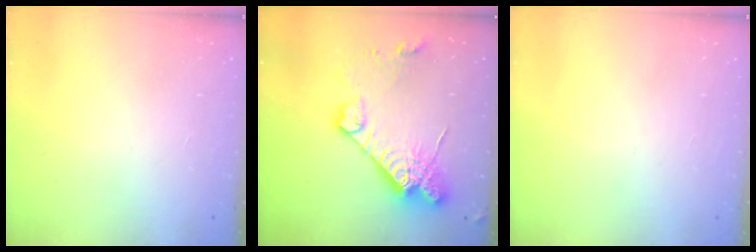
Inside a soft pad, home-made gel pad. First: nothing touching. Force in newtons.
{"total": 17.7, "press": 17.6, "slide": 1.7}
{"total": 0.0}